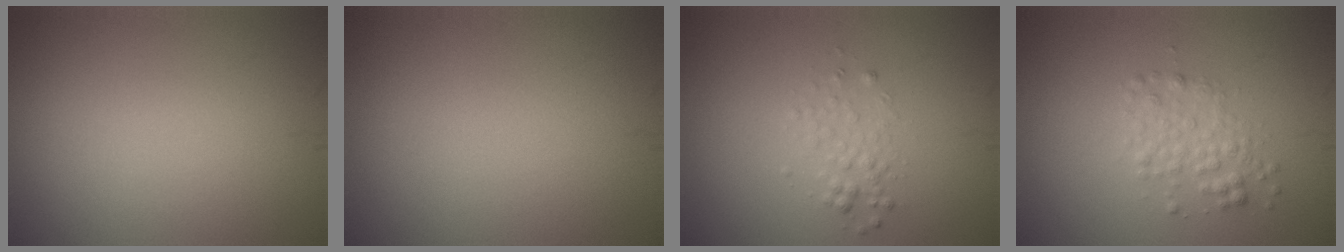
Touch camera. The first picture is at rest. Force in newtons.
{"total": 0.0}
{"total": 1.5, "press": 1.5, "slide": 0.1}
{"total": 2.2, "press": 2.2, "slide": 0.0}